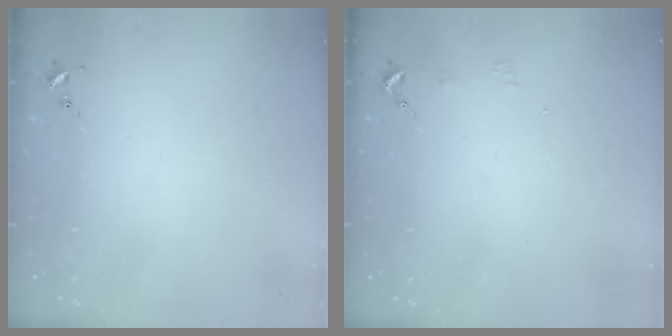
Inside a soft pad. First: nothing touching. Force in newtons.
{"total": 2.9, "press": 2.9, "slide": 0.2}